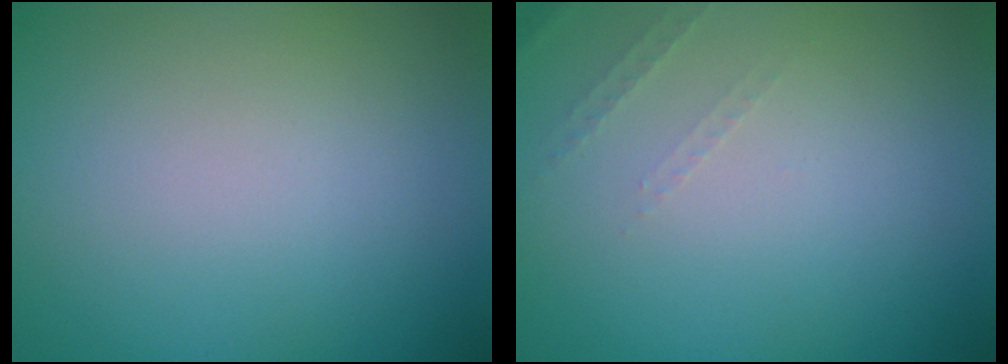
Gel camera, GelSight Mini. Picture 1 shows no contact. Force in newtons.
{"total": 0.9, "press": 0.9, "slide": 0.3}